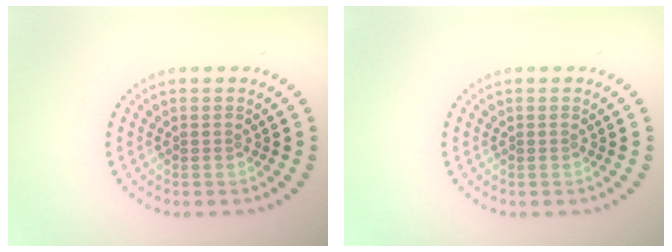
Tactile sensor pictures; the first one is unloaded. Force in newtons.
{"total": 0.0}